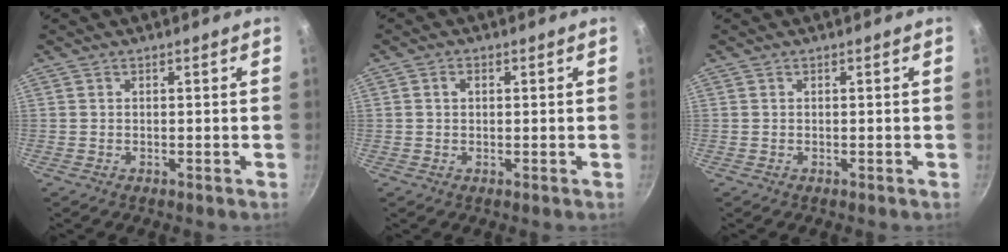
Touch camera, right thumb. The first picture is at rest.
{"total": 1.7, "force": [0.4, 1.3, 1.1], "torque": [-0.013, 0.005, 0.005]}
{"total": 0.0}